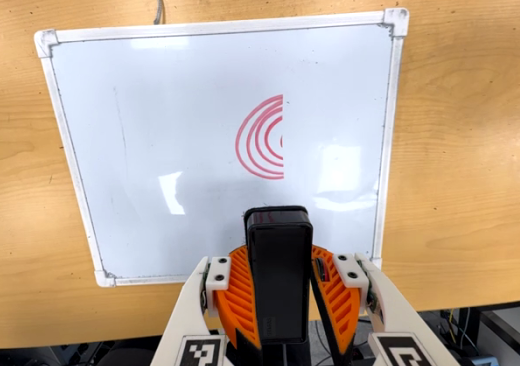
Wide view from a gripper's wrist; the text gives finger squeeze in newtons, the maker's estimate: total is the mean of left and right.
{"total": 10.2, "left": 10.2, "right": 10.2}